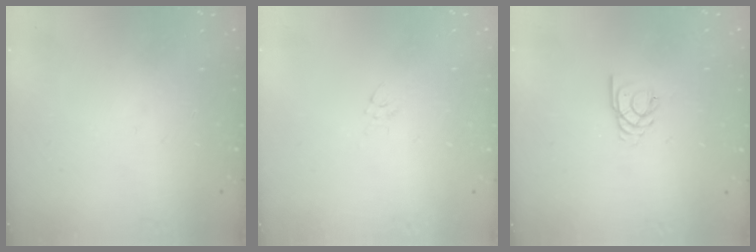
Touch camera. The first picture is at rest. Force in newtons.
{"total": 2.7, "press": 2.5, "slide": 0.9}
{"total": 2.1, "press": 2.1, "slide": 0.3}